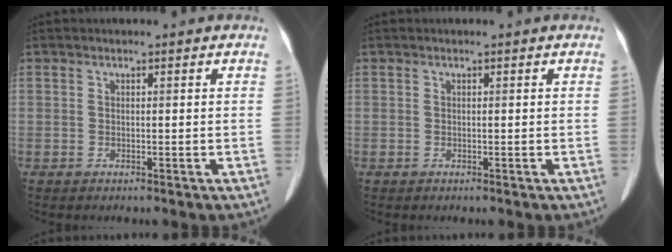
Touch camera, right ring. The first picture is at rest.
{"total": 0.0}